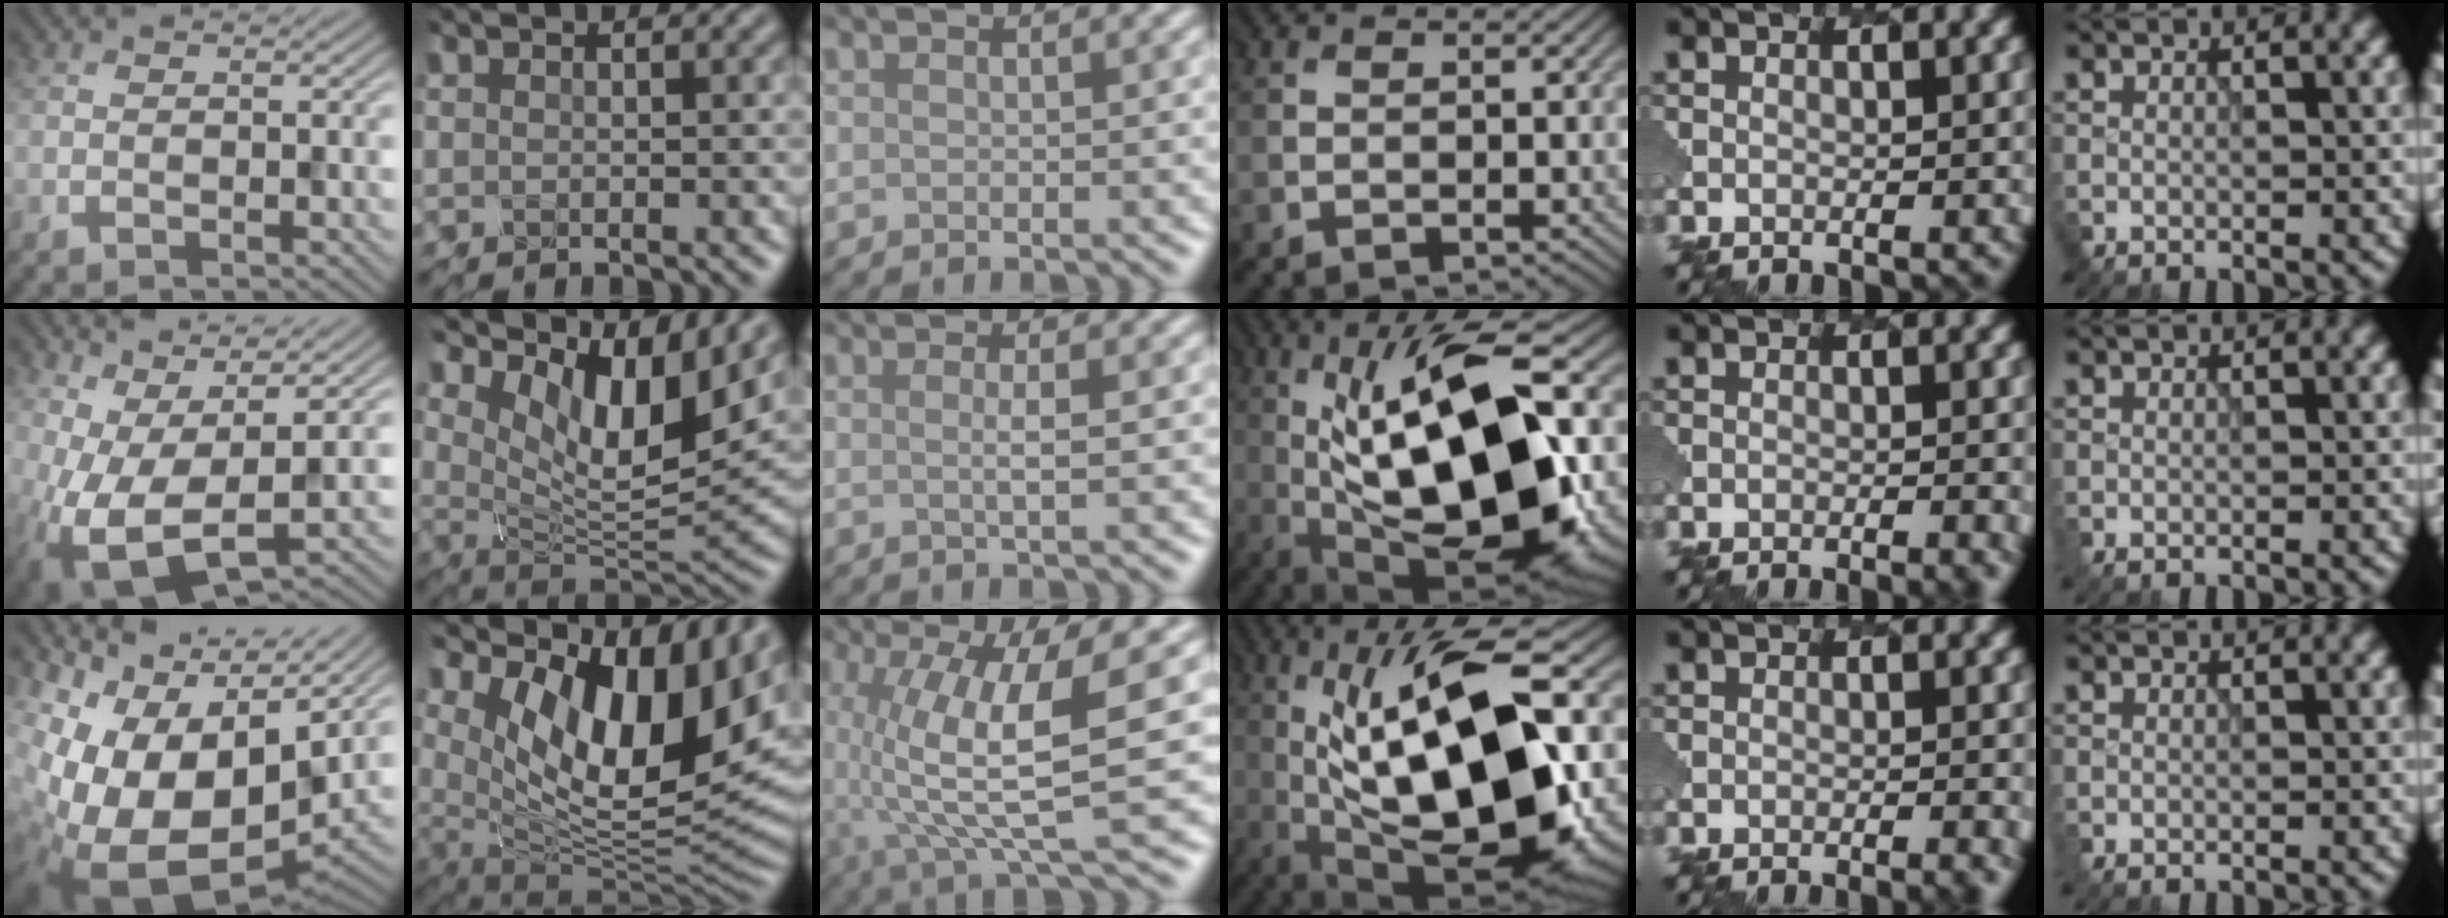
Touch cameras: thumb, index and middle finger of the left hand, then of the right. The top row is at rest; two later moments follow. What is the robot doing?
{"motion": "dispense", "object": "toothpaste"}